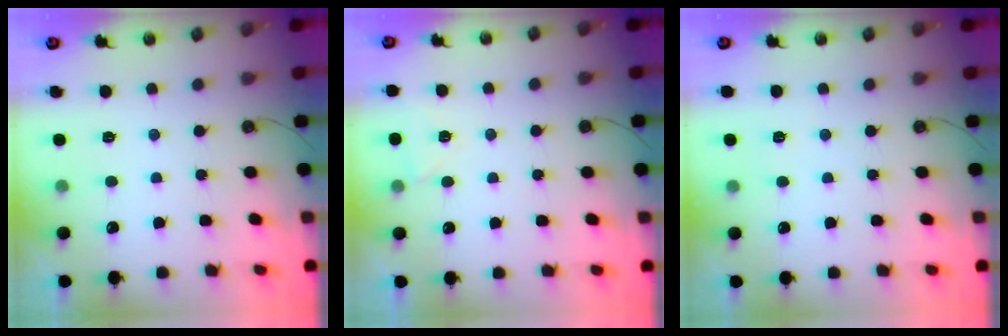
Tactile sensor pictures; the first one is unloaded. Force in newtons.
{"total": 4.5, "press": 4.5, "slide": 0.2}
{"total": 2.5, "press": 1.2, "slide": 2.2}